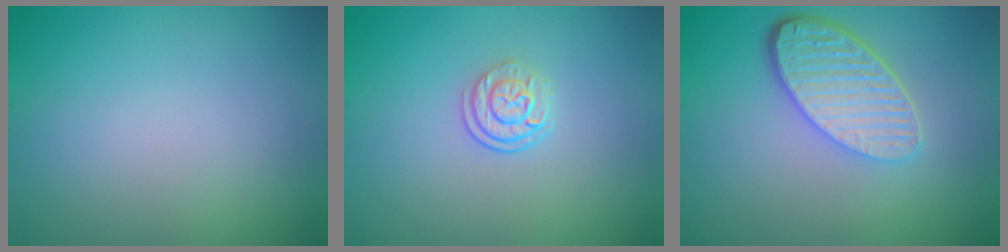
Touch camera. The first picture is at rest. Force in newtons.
{"total": 2.5, "press": 1.8, "slide": 1.8}
{"total": 5.3, "press": 3.9, "slide": 3.6}